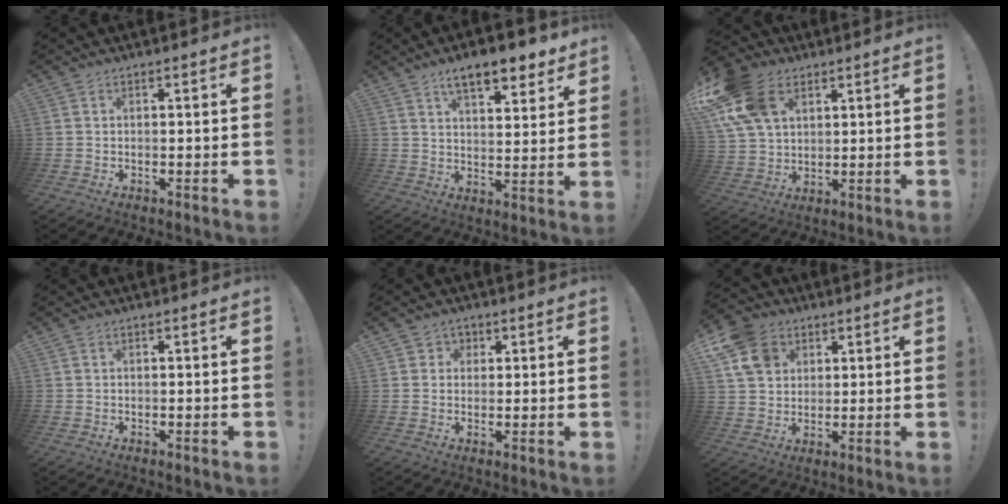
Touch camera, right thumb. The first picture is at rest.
{"total": 10.7, "force": [7.6, 3.7, 6.6], "torque": [-0.095, -0.044, 0.130]}
{"total": 17.4, "force": [8.0, 12.0, 9.8], "torque": [-0.197, -0.027, 0.154]}
{"total": 0.0}
{"total": 3.0, "force": [0.8, 2.9, 0.6], "torque": [-0.002, -0.003, 0.013]}
{"total": 12.3, "force": [5.2, 9.7, 5.6], "torque": [-0.101, -0.019, 0.106]}